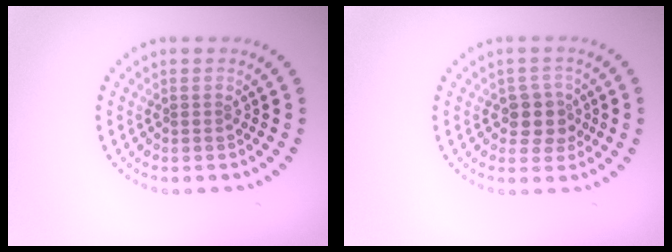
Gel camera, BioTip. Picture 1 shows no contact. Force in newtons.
{"total": 2.7, "press": 2.4, "slide": 1.2}